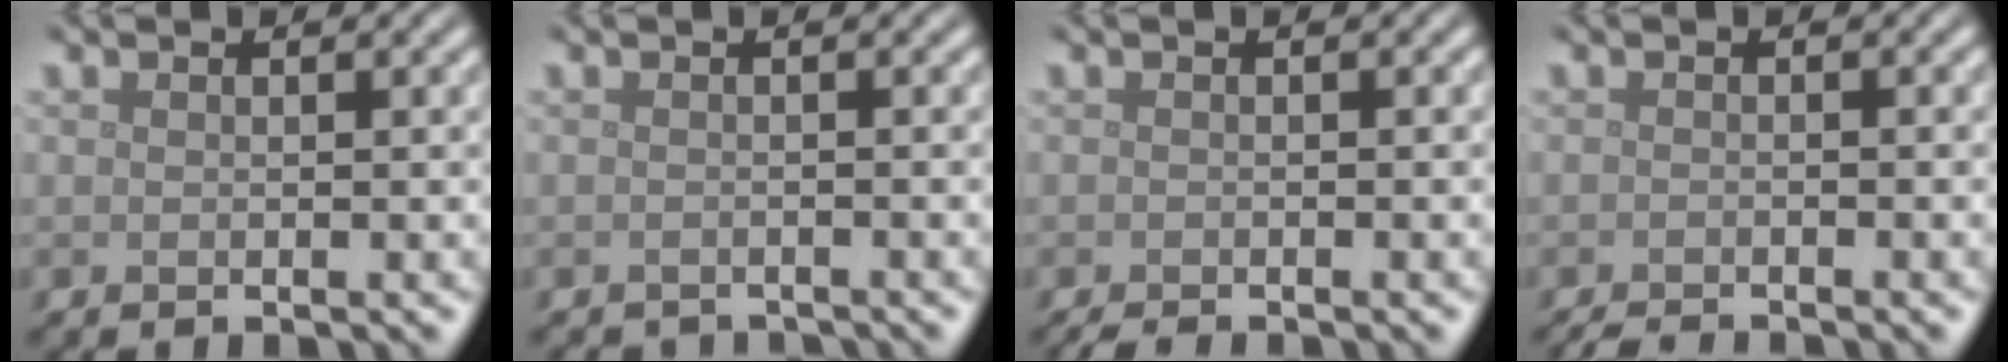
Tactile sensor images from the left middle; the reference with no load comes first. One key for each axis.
{"total": 1.8, "fx": -1.8, "fy": 0.1, "fz": 0.0, "tx": 0.006, "ty": -0.007, "tz": -0.024}
{"total": 1.8, "fx": -1.6, "fy": 0.3, "fz": 0.8, "tx": -0.010, "ty": -0.003, "tz": -0.028}
{"total": 2.2, "fx": -2.0, "fy": 0.2, "fz": 0.8, "tx": -0.011, "ty": -0.003, "tz": -0.037}